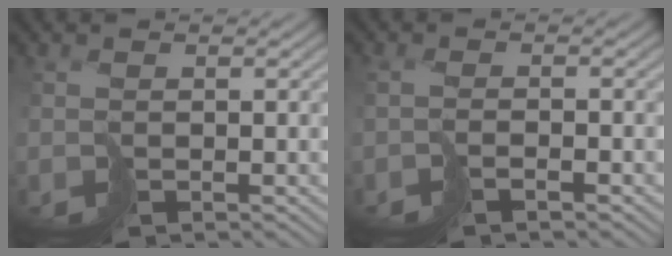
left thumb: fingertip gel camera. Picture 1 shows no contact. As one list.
[{"total": 2.1, "force": [-1.4, 0.3, 1.5], "torque": [-0.035, 0.000, -0.033]}]